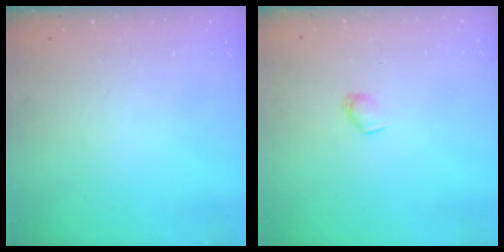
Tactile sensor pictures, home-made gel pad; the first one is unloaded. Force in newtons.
{"total": 2.8, "press": 2.7, "slide": 0.6}